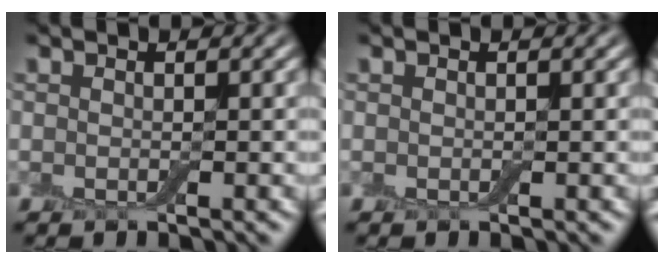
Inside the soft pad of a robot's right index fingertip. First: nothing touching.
{"total": 0.0}